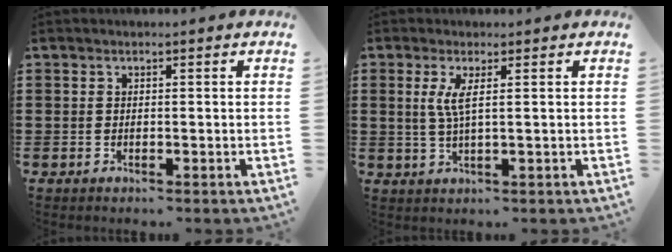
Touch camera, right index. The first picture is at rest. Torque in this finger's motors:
{"motor_torque": [0.65, -0.04, 0.25, 0.09]}